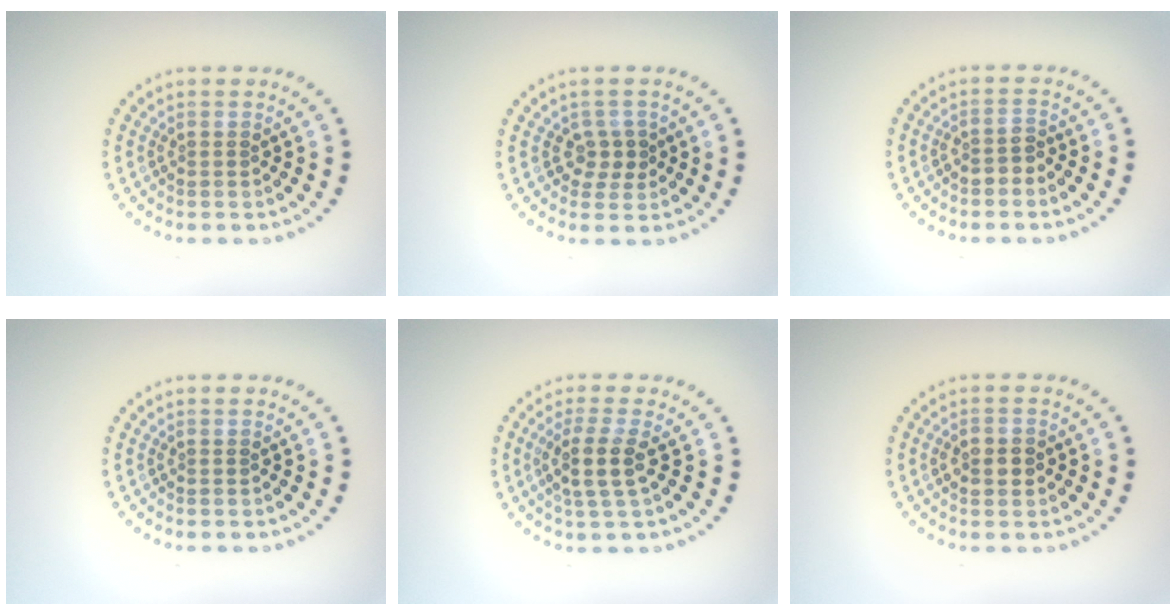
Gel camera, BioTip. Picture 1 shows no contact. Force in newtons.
{"total": 1.9, "press": 1.7, "slide": 0.8}
{"total": 1.4, "press": 1.2, "slide": 0.7}
{"total": 0.0}
{"total": 3.1, "press": 2.5, "slide": 1.7}
{"total": 2.6, "press": 2.6, "slide": 0.1}